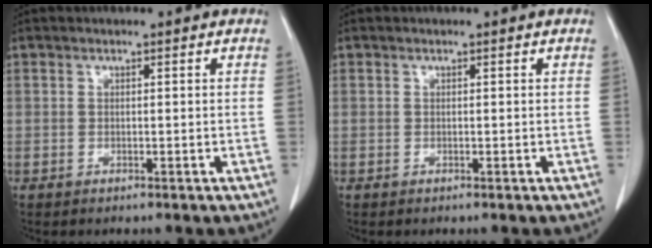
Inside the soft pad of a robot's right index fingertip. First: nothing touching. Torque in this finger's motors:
{"motor_torque": [0.00, 0.00, 0.00, 0.00]}